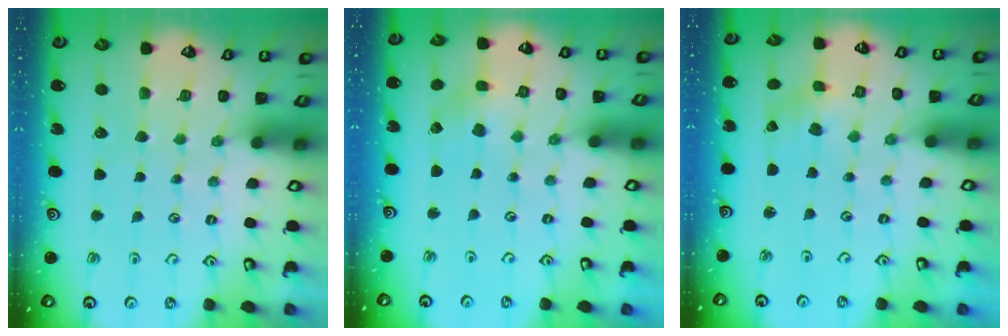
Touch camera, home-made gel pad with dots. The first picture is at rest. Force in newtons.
{"total": 3.2, "press": 3.2, "slide": 0.4}
{"total": 1.5, "press": 1.5, "slide": 0.2}